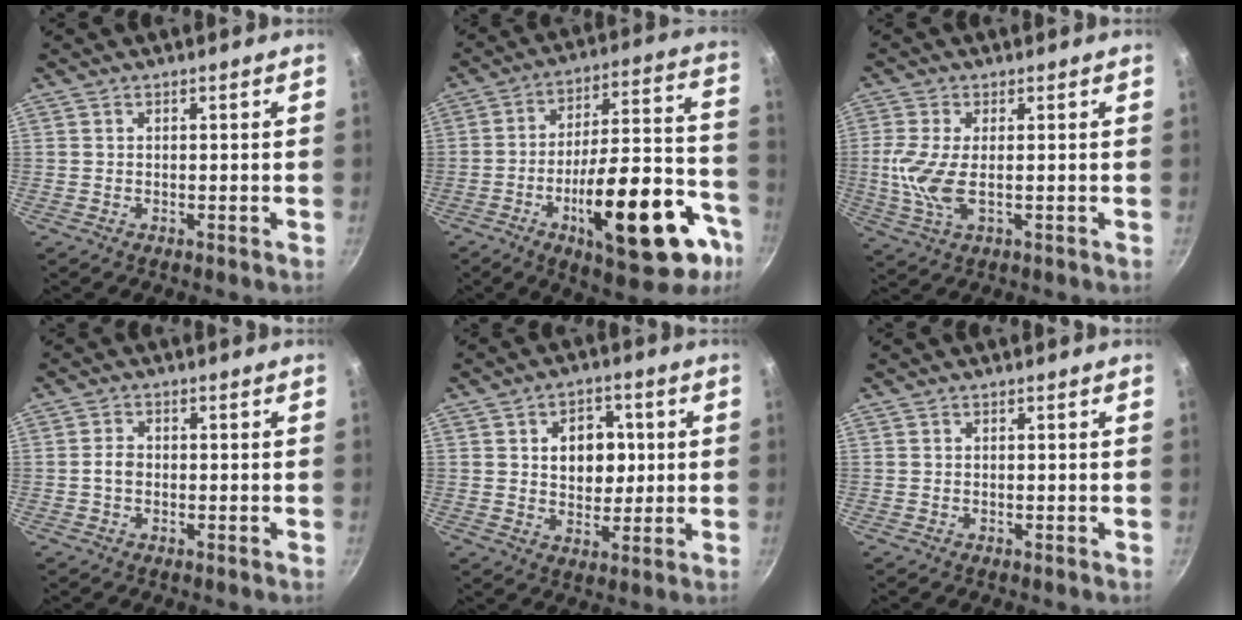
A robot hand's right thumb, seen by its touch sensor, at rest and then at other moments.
{"total": 26.0, "force": [-10.9, 9.7, 21.5], "torque": [-0.272, 0.055, -0.154]}
{"total": 7.3, "force": [-0.2, 2.9, 6.6], "torque": [-0.155, -0.004, -0.006]}
{"total": 2.3, "force": [-0.4, 1.7, 1.5], "torque": [-0.025, 0.010, -0.009]}
{"total": 9.2, "force": [1.7, 6.7, 6.0], "torque": [-0.046, -0.003, 0.026]}
{"total": 0.0}